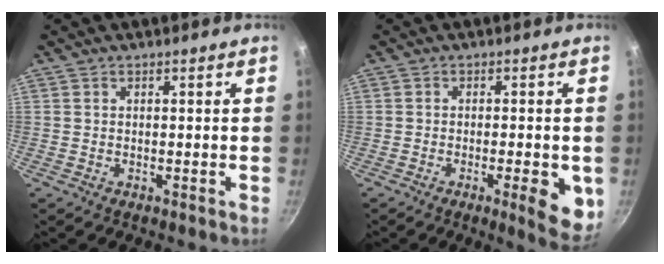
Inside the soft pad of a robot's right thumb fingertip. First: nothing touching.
{"total": 8.0, "force": [-2.3, 2.4, 7.3], "torque": [-0.080, 0.004, -0.026]}